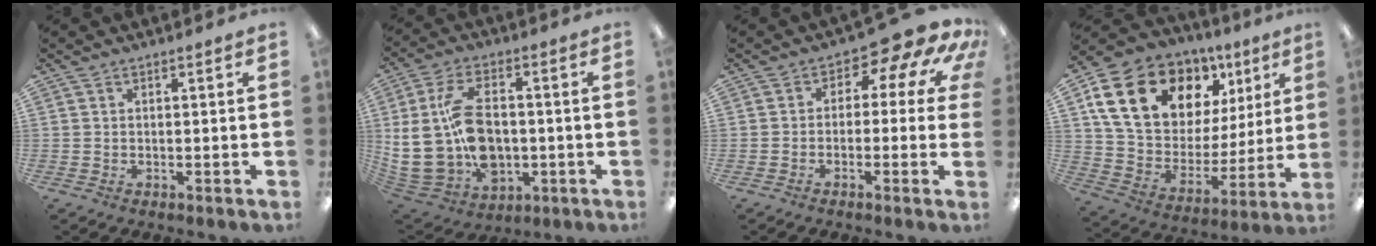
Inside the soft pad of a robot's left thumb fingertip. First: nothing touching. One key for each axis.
{"total": 18.4, "fx": 0.2, "fy": 12.7, "fz": 13.4, "tx": -0.284, "ty": -0.005, "tz": 0.011}
{"total": 7.7, "fx": 2.8, "fy": 4.1, "fz": 5.8, "tx": -0.076, "ty": -0.024, "tz": 0.045}
{"total": 20.4, "fx": 11.2, "fy": 13.0, "fz": 11.1, "tx": -0.194, "ty": -0.050, "tz": 0.210}